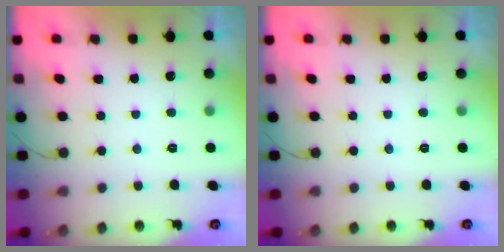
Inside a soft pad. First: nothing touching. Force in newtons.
{"total": 0.0}